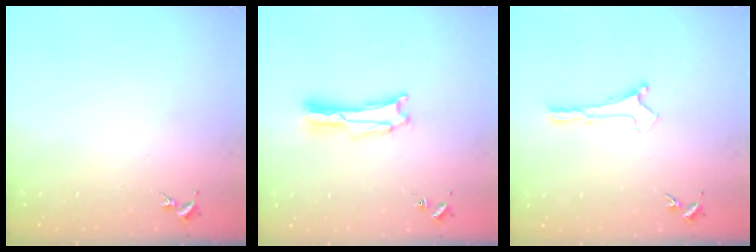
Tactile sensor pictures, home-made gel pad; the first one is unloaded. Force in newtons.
{"total": 1.7, "press": 1.7, "slide": 0.3}
{"total": 0.0}